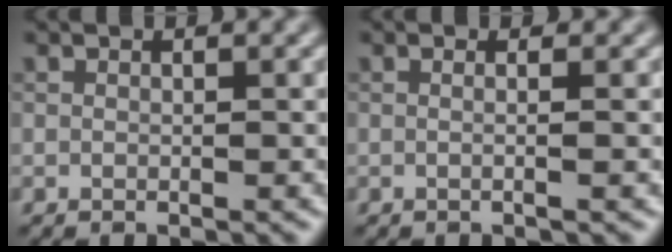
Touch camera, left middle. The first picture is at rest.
{"total": 2.3, "force": [0.4, 1.1, 2.0], "torque": [-0.003, -0.001, -0.021]}